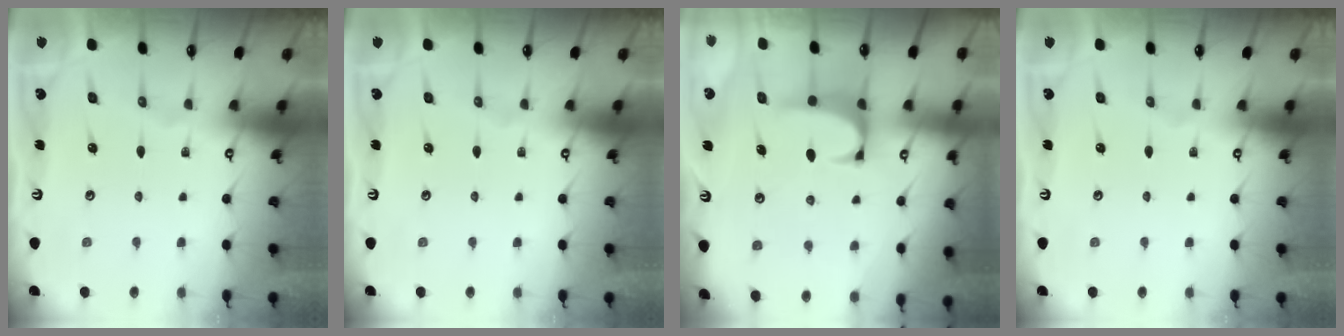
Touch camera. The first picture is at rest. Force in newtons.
{"total": 0.0}
{"total": 1.0, "press": 0.9, "slide": 0.4}
{"total": 0.0}